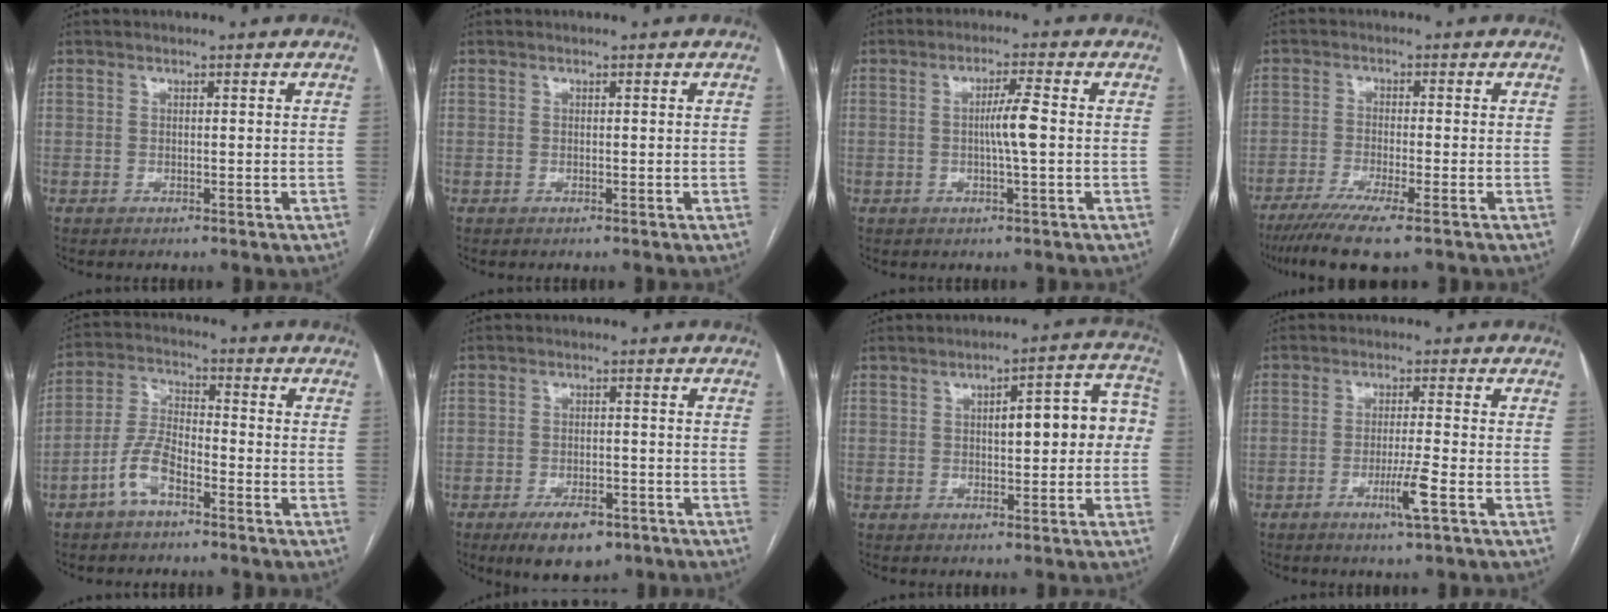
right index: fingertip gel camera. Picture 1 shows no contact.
{"total": 0.0}
{"total": 4.4, "force": [-0.2, -0.3, 4.4], "torque": [-0.078, 0.000, -0.004]}
{"total": 8.7, "force": [-6.4, 0.0, 6.0], "torque": [-0.097, -0.022, -0.102]}
{"total": 7.1, "force": [-3.9, 3.0, 5.2], "torque": [-0.115, 0.014, -0.076]}
{"total": 7.5, "force": [-4.9, 3.3, 4.6], "torque": [-0.073, -0.004, -0.073]}
{"total": 9.3, "force": [0.5, 2.9, 8.9], "torque": [-0.109, 0.041, 0.005]}
{"total": 4.8, "force": [-2.1, -0.5, 4.3], "torque": [-0.079, -0.011, -0.039]}